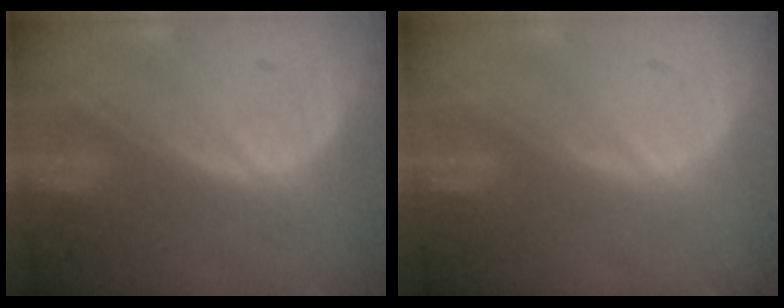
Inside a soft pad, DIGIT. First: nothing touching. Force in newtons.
{"total": 0.0}